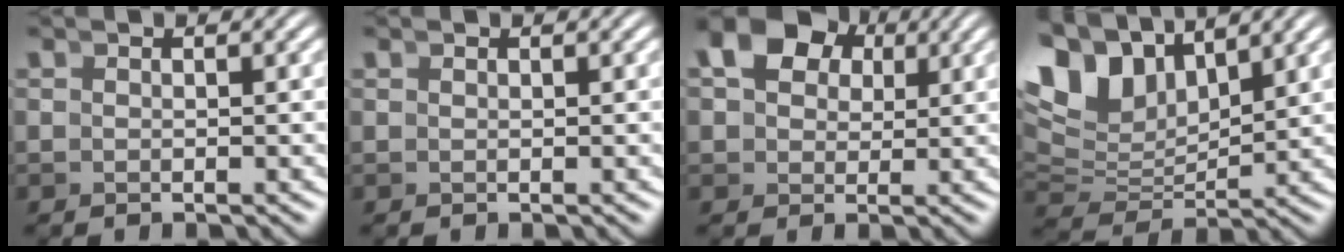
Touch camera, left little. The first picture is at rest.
{"total": 0.0}
{"total": 9.6, "force": [4.0, 7.1, 5.0], "torque": [-0.089, 0.008, 0.059]}
{"total": 10.2, "force": [4.1, 6.8, 6.4], "torque": [-0.141, 0.001, 0.067]}